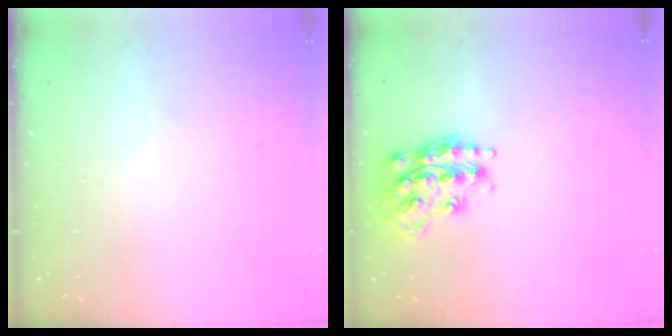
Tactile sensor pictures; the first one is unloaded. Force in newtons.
{"total": 17.1, "press": 17.1, "slide": 1.0}